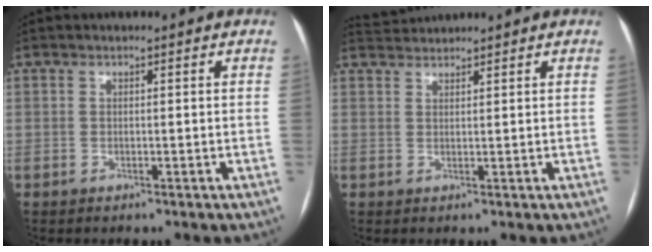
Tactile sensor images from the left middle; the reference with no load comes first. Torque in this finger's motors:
{"motor_torque": [0.08, -0.23, -0.18, -0.03]}